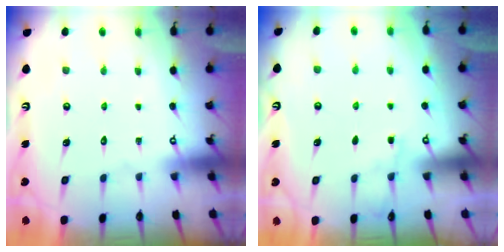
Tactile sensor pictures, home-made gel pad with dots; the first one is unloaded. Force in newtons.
{"total": 2.2, "press": 2.2, "slide": 0.4}